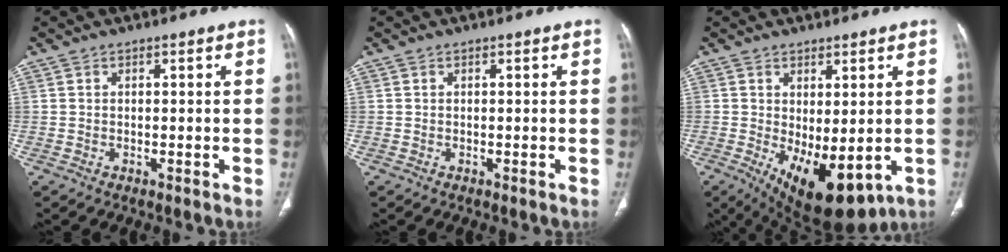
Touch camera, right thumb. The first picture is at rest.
{"total": 0.0}
{"total": 12.8, "force": [-2.9, 5.9, 11.0], "torque": [-0.156, -0.018, -0.018]}